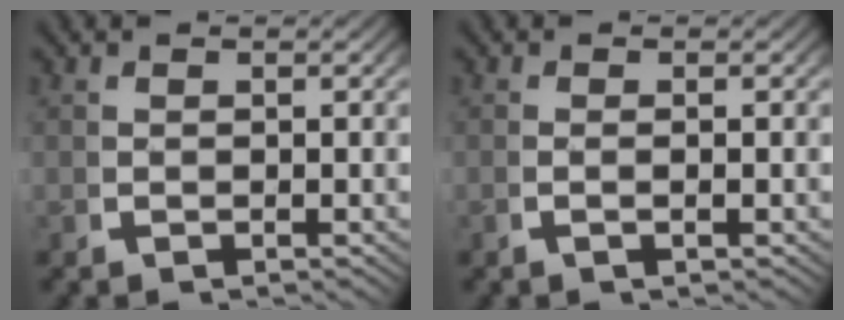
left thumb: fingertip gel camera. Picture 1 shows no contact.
{"total": 0.9, "force": [-0.2, -0.1, 0.9], "torque": [-0.022, -0.002, -0.005]}